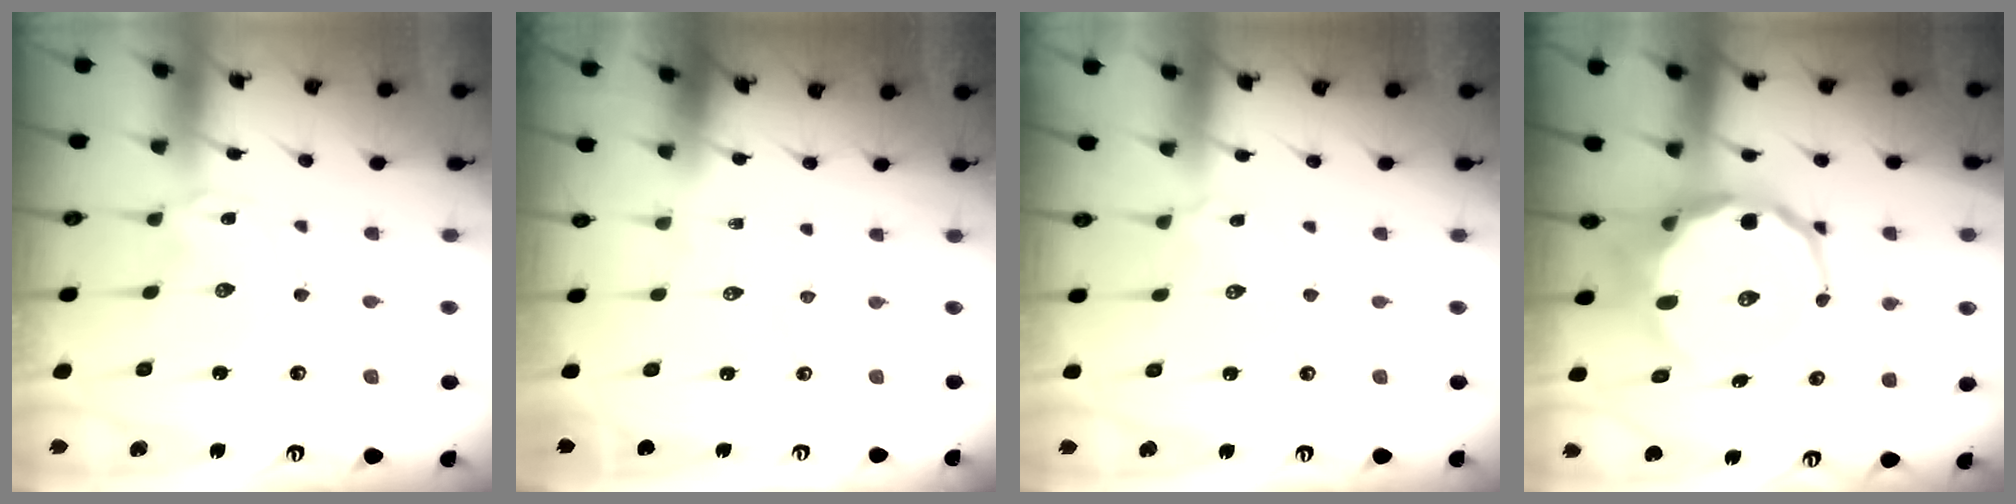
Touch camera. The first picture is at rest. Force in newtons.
{"total": 0.0}
{"total": 3.8, "press": 3.7, "slide": 0.6}
{"total": 9.9, "press": 9.7, "slide": 2.3}